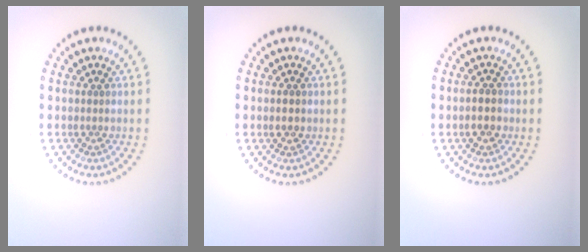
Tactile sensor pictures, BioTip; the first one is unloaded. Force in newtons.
{"total": 1.6, "press": 1.6, "slide": 0.3}
{"total": 2.0, "press": 1.9, "slide": 0.5}